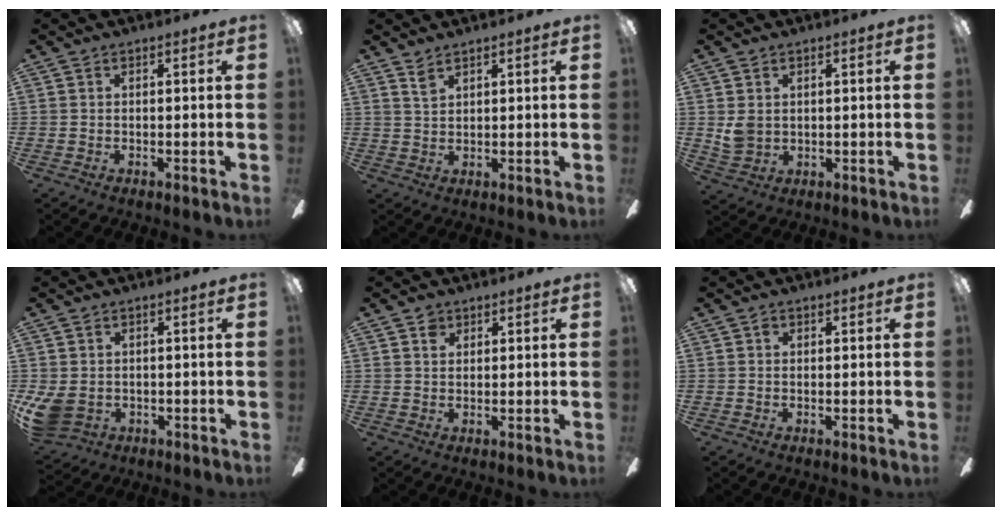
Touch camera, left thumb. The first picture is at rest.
{"total": 2.6, "force": [2.1, 1.1, 1.1], "torque": [-0.027, -0.001, 0.040]}
{"total": 4.2, "force": [1.2, 3.2, 2.3], "torque": [-0.053, 0.005, 0.023]}
{"total": 6.1, "force": [-1.3, 4.8, 3.5], "torque": [-0.091, 0.004, -0.025]}
{"total": 2.2, "force": [1.4, 1.6, 0.7], "torque": [-0.008, 0.000, 0.023]}
{"total": 1.0, "force": [0.2, 0.8, 0.5], "torque": [-0.012, 0.005, 0.003]}